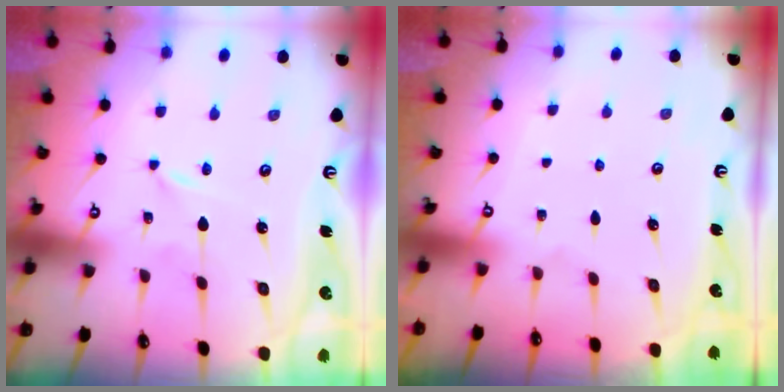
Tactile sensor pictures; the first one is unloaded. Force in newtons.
{"total": 0.0}